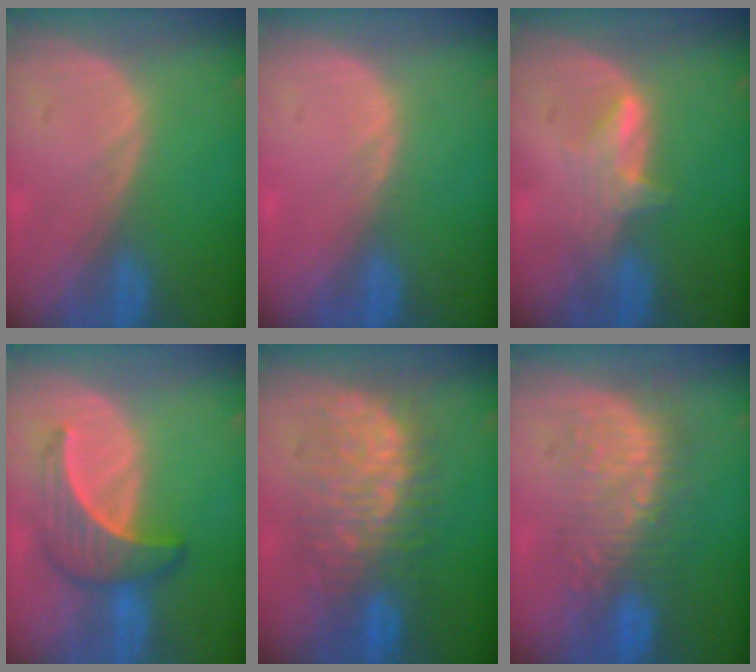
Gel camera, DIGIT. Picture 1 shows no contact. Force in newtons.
{"total": 0.5, "press": 0.5, "slide": 0.1}
{"total": 3.3, "press": 3.3, "slide": 0.4}
{"total": 6.7, "press": 6.4, "slide": 1.9}
{"total": 9.5, "press": 9.5, "slide": 0.7}
{"total": 8.9, "press": 8.7, "slide": 2.0}